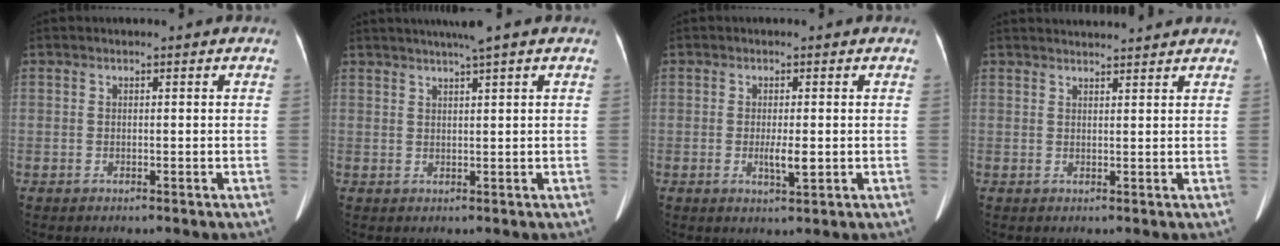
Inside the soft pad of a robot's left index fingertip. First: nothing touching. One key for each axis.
{"total": 4.9, "fx": 3.7, "fy": -0.9, "fz": 3.0, "tx": -0.047, "ty": 0.017, "tz": 0.060}
{"total": 2.7, "fx": -0.3, "fy": 0.5, "fz": 2.6, "tx": -0.050, "ty": -0.004, "tz": -0.004}
{"total": 7.3, "fx": 7.1, "fy": 0.1, "fz": 1.7, "tx": -0.024, "ty": 0.030, "tz": 0.088}